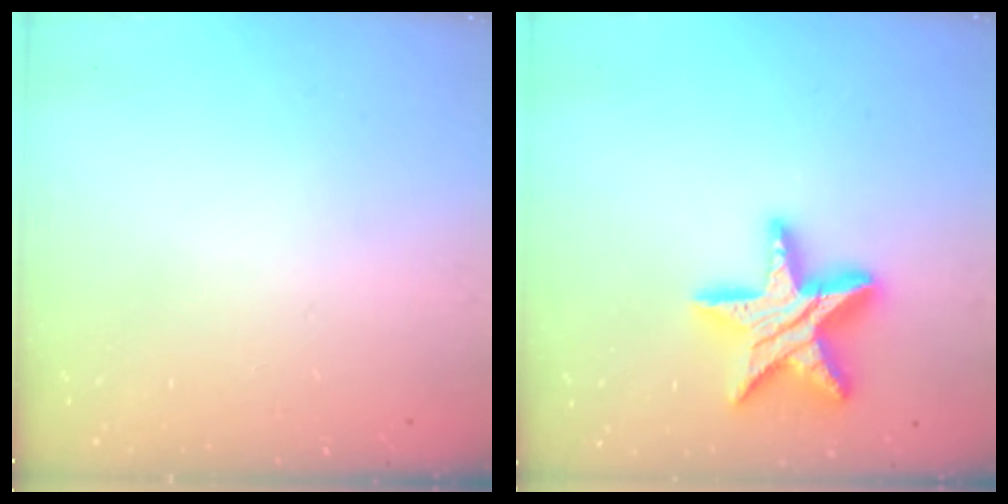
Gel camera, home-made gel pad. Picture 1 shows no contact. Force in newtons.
{"total": 17.2, "press": 17.2, "slide": 1.1}